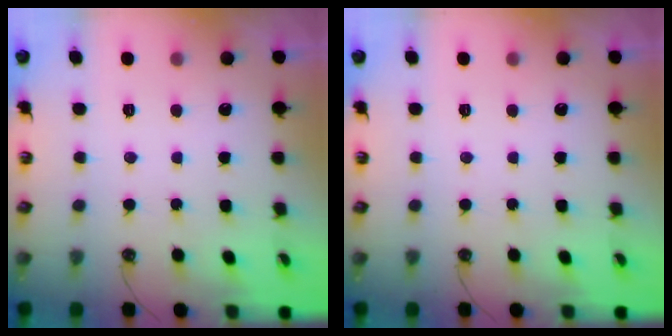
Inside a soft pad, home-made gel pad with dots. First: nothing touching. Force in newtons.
{"total": 0.0}